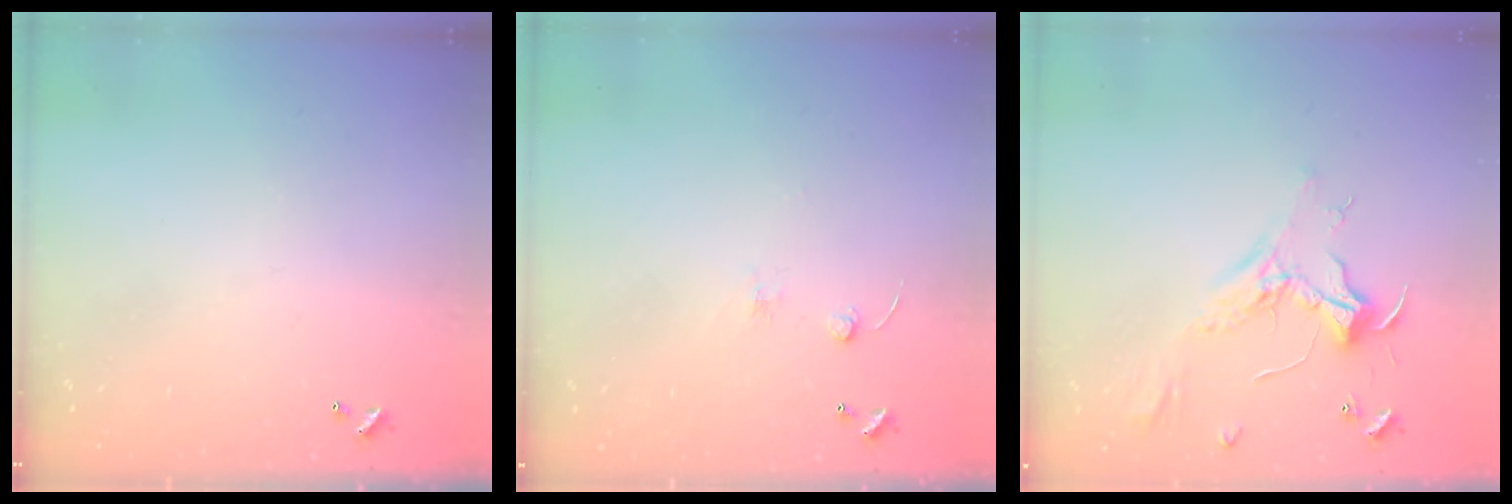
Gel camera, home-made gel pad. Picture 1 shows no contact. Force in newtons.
{"total": 2.5, "press": 2.4, "slide": 0.8}
{"total": 2.4, "press": 2.3, "slide": 0.7}